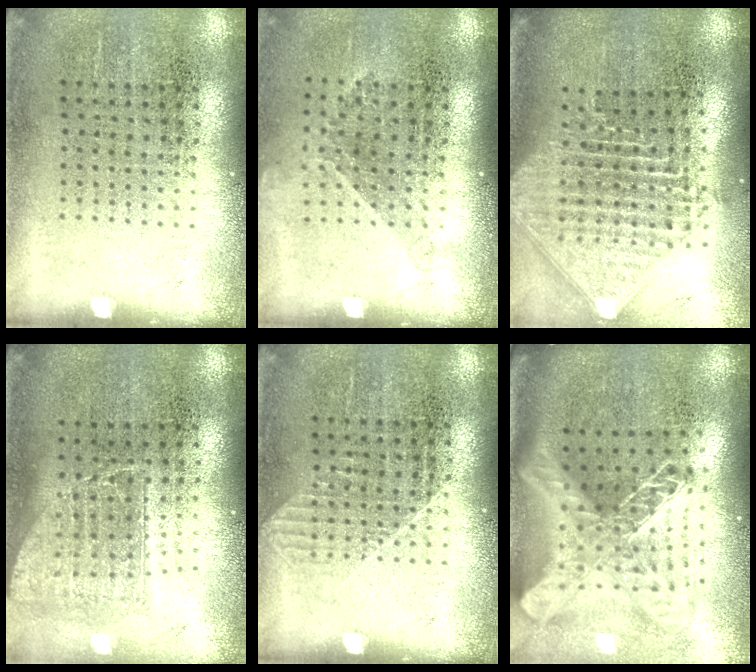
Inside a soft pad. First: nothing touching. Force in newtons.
{"total": 1.2, "press": 0.9, "slide": 0.8}
{"total": 2.3, "press": 1.8, "slide": 1.5}
{"total": 1.5, "press": 1.2, "slide": 0.9}
{"total": 0.8, "press": 0.8, "slide": 0.2}
{"total": 2.9, "press": 2.0, "slide": 2.0}